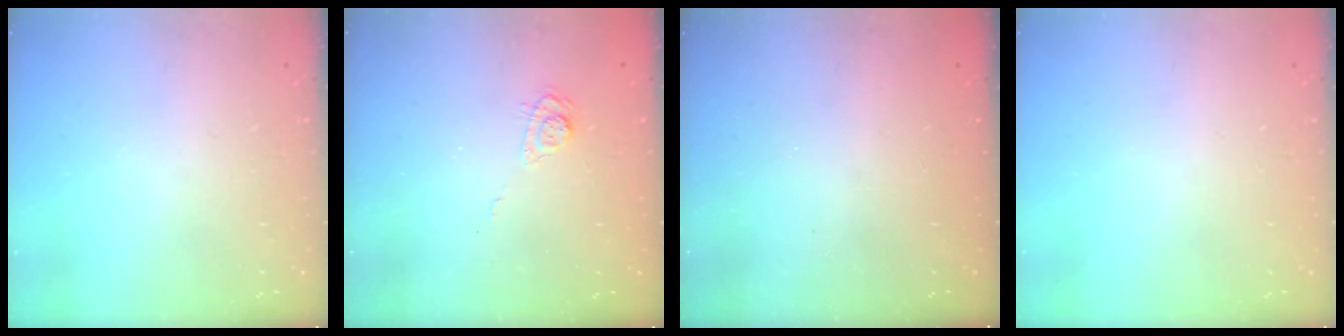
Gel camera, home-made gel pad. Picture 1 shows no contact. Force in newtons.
{"total": 4.9, "press": 4.7, "slide": 1.6}
{"total": 2.3, "press": 2.2, "slide": 0.8}
{"total": 0.0}